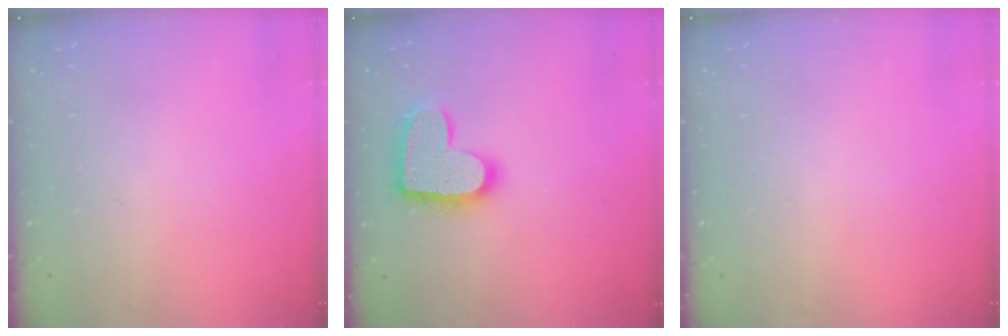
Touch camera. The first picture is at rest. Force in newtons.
{"total": 15.0, "press": 15.0, "slide": 0.7}
{"total": 0.0}